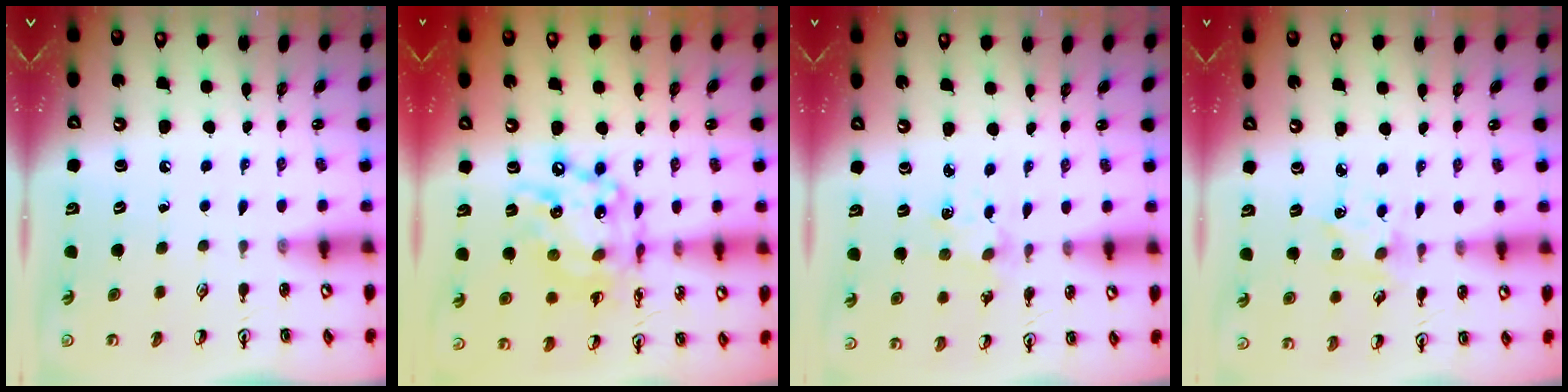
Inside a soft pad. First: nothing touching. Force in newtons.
{"total": 15.2, "press": 15.2, "slide": 1.1}
{"total": 1.5, "press": 1.4, "slide": 0.4}
{"total": 2.1, "press": 2.1, "slide": 0.0}